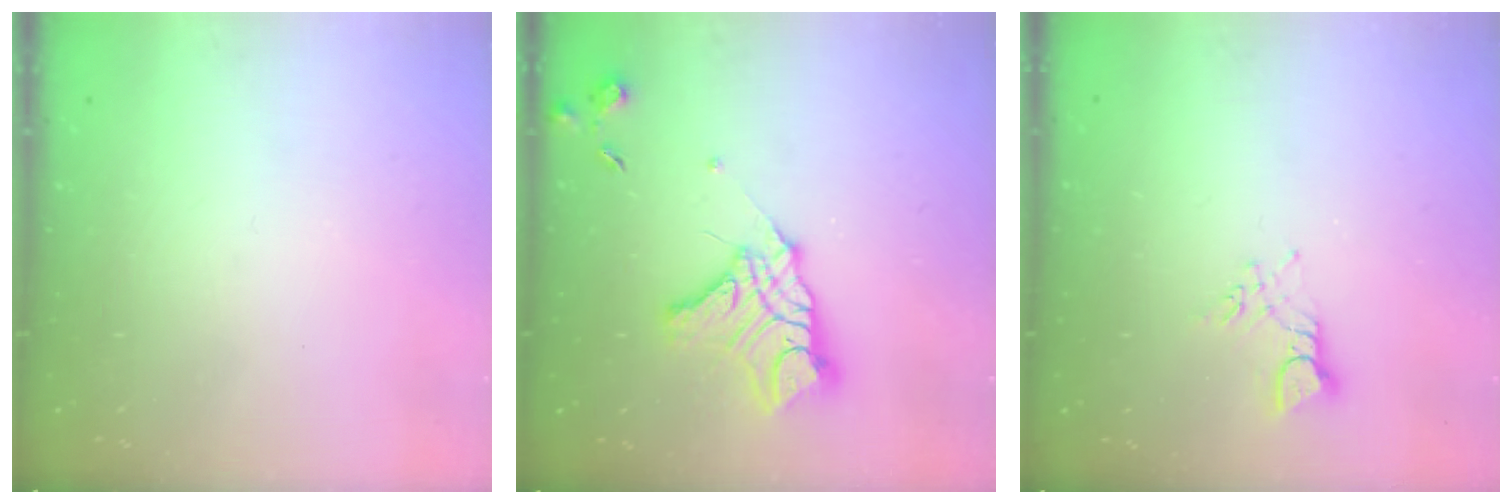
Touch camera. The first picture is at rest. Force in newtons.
{"total": 15.3, "press": 15.2, "slide": 1.5}
{"total": 2.6, "press": 2.6, "slide": 0.4}